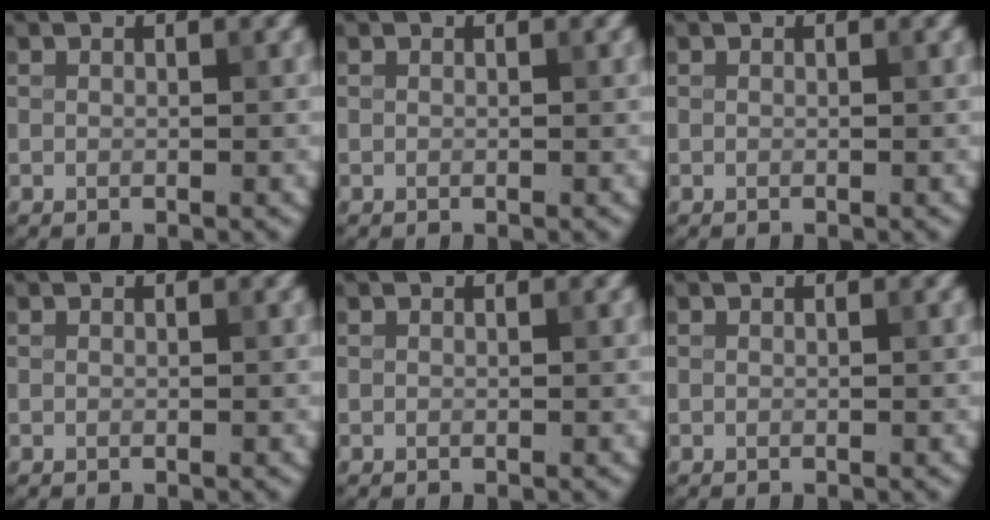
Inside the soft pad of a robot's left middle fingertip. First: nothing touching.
{"total": 0.0}
{"total": 0.0}
{"total": 0.0}
{"total": 0.0}
{"total": 0.0}